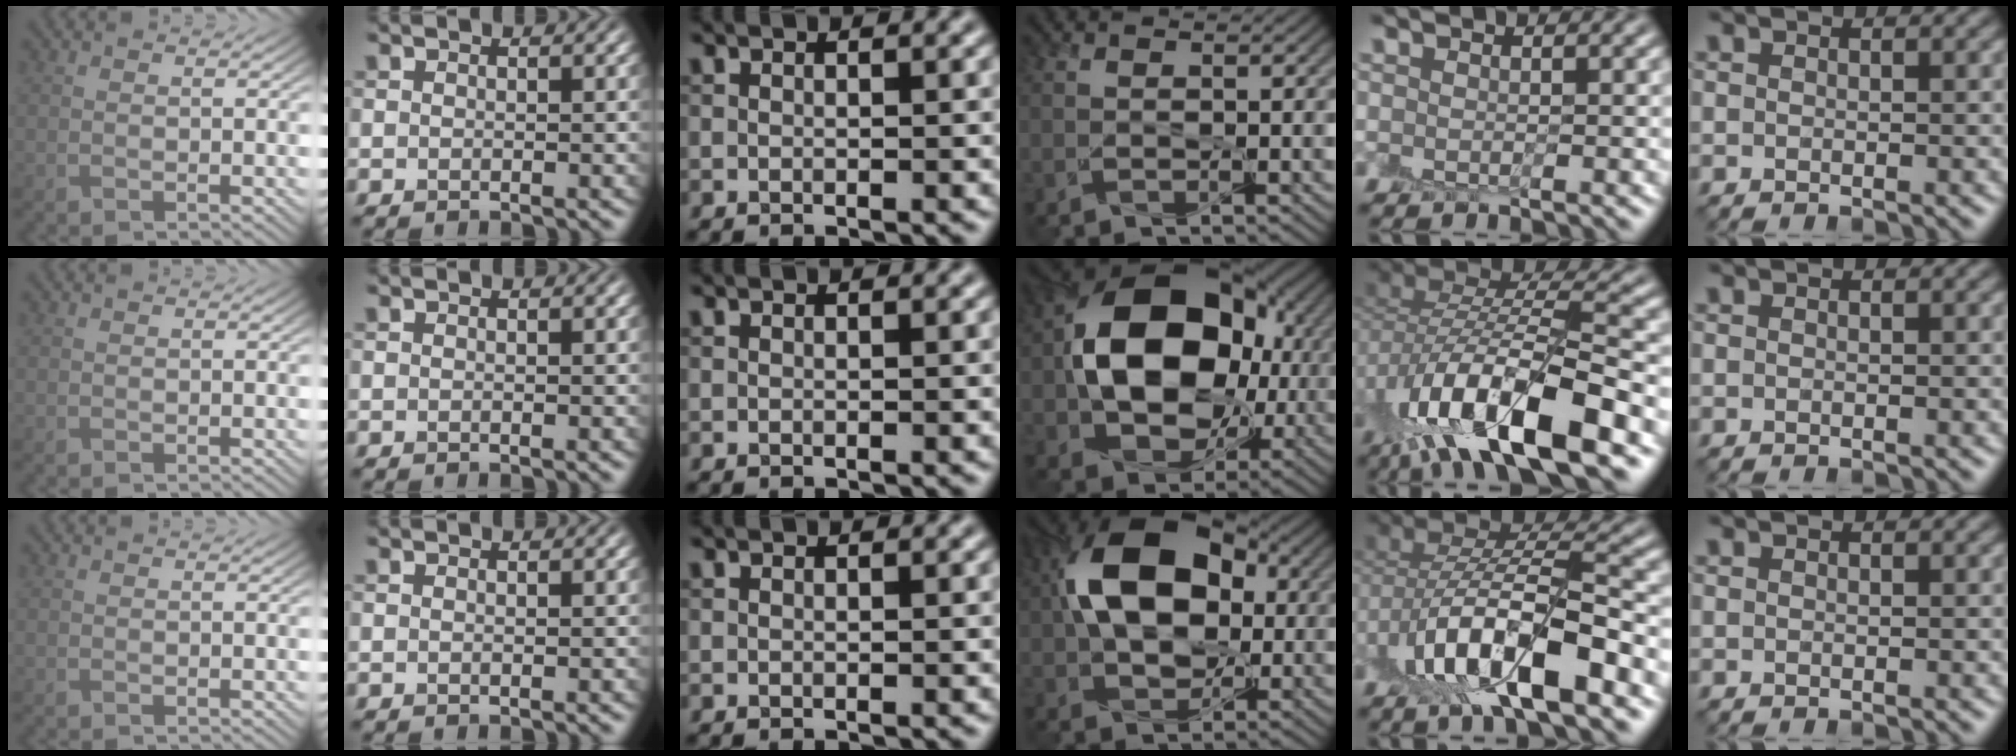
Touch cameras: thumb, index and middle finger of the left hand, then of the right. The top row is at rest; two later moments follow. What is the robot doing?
{"motion": "peel", "object": "postage stamp"}